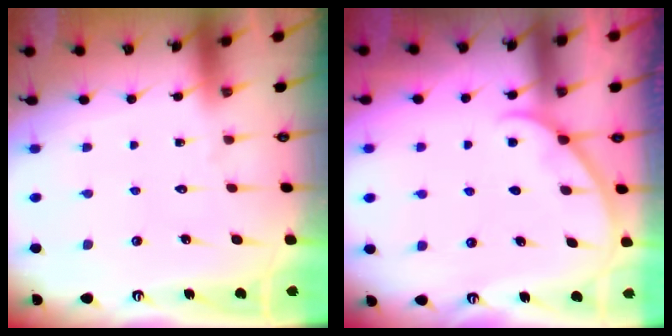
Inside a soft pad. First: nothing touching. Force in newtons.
{"total": 3.5, "press": 3.5, "slide": 0.4}